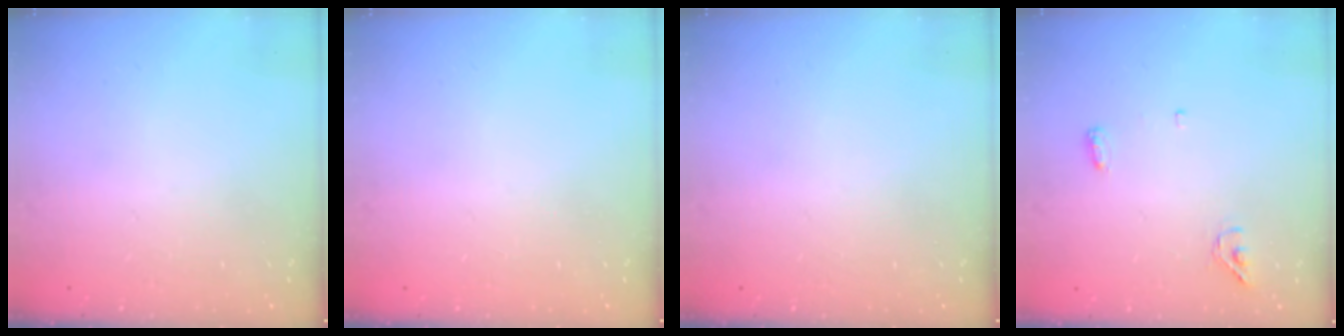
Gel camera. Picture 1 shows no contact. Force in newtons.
{"total": 0.0}
{"total": 0.0}
{"total": 4.4, "press": 4.3, "slide": 0.9}